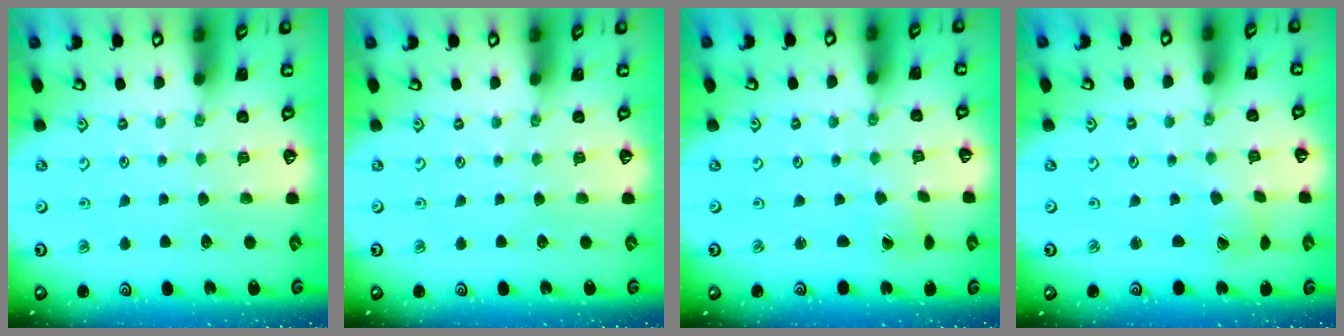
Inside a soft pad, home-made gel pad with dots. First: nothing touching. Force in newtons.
{"total": 0.0}
{"total": 0.5, "press": 0.5, "slide": 0.1}
{"total": 1.2, "press": 1.2, "slide": 0.1}